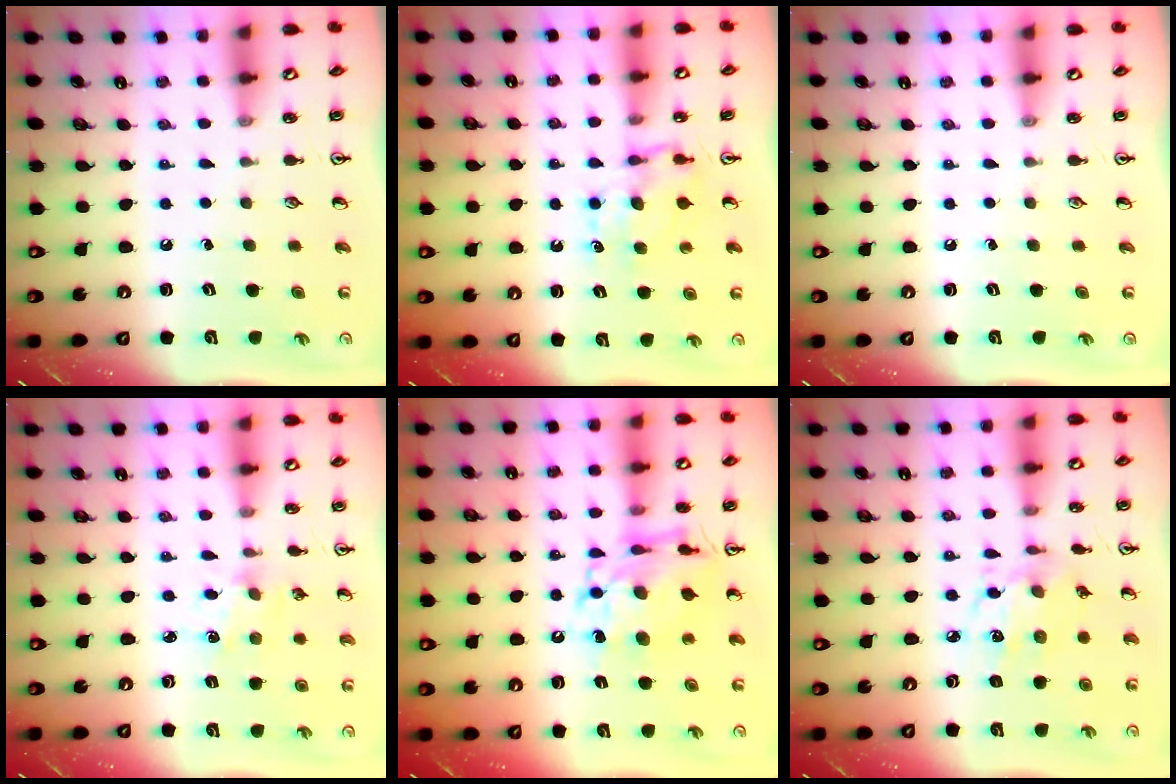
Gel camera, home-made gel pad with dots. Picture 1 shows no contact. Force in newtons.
{"total": 7.4, "press": 7.4, "slide": 0.9}
{"total": 0.0}
{"total": 2.6, "press": 2.6, "slide": 0.4}
{"total": 12.7, "press": 12.7, "slide": 1.1}
{"total": 7.1, "press": 7.1, "slide": 0.5}